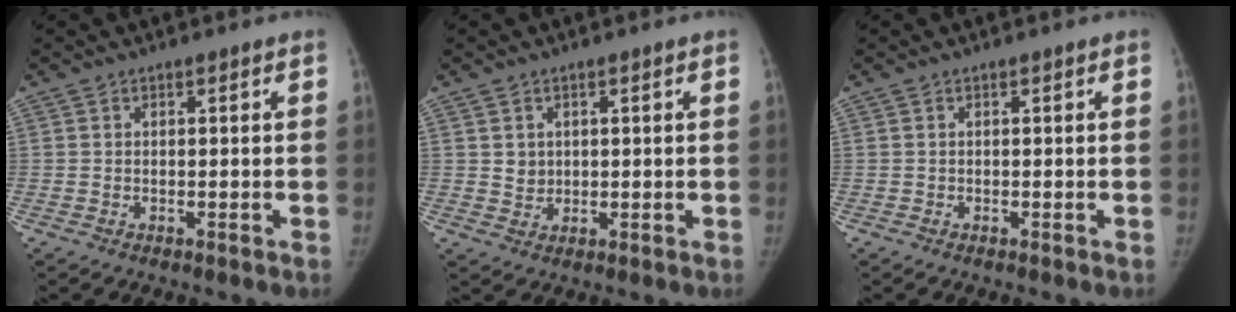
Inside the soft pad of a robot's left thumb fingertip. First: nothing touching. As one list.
[{"total": 2.6, "force": [0.8, 2.3, 0.9], "torque": [-0.004, -0.007, 0.021]}, {"total": 0.0}]